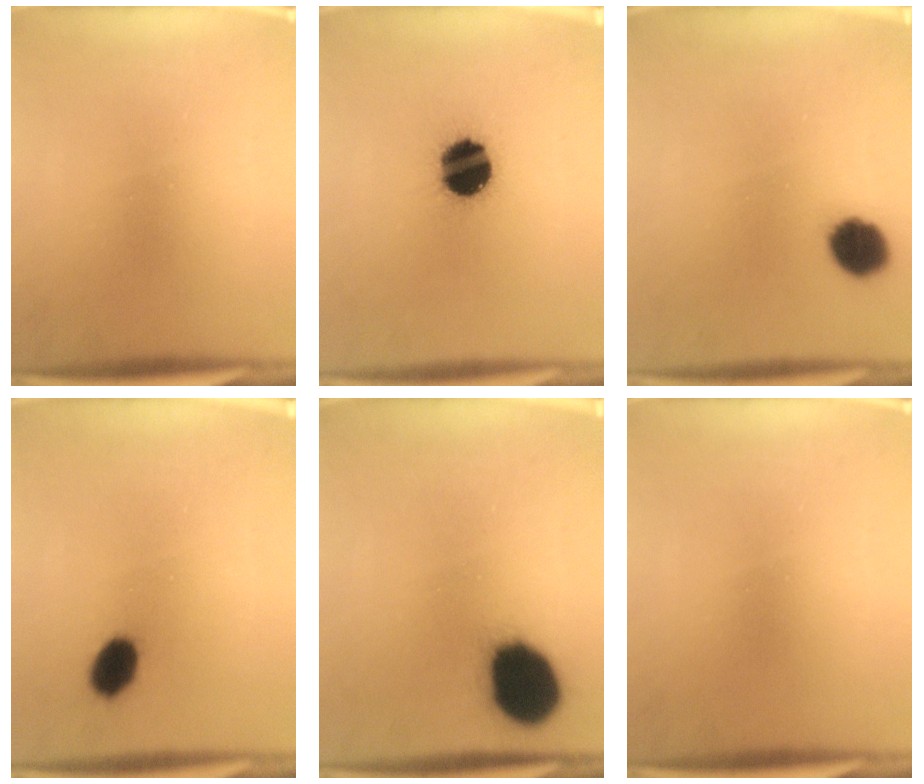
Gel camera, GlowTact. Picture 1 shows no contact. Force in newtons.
{"total": 15.4}
{"total": 8.0}
{"total": 5.7}
{"total": 19.4}
{"total": 0.0}